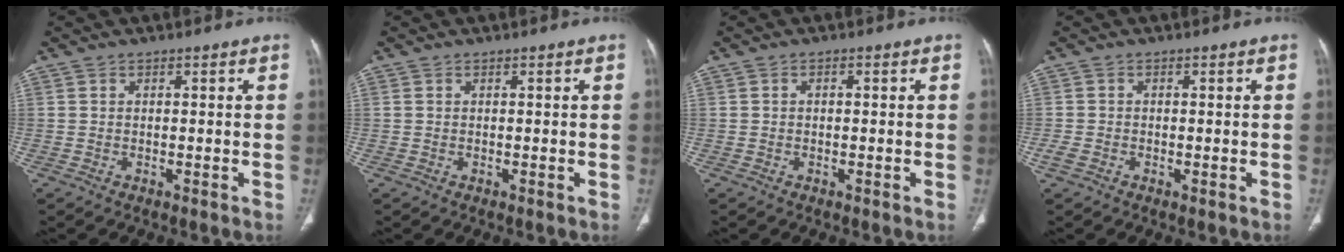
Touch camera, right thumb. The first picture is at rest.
{"total": 0.0}
{"total": 0.5, "force": [0.0, 0.3, 0.4], "torque": [-0.007, 0.001, -0.001]}
{"total": 2.2, "force": [-0.8, 1.4, 1.5], "torque": [-0.033, 0.001, -0.015]}